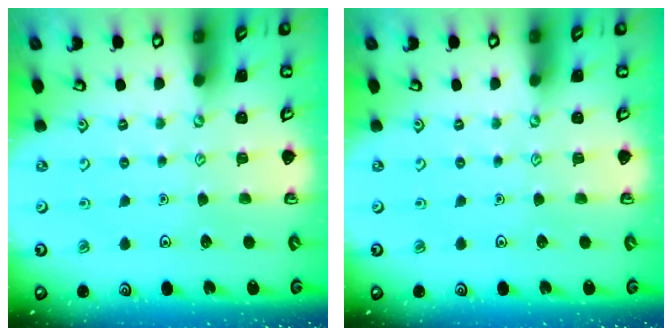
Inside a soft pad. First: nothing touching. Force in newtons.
{"total": 0.0}